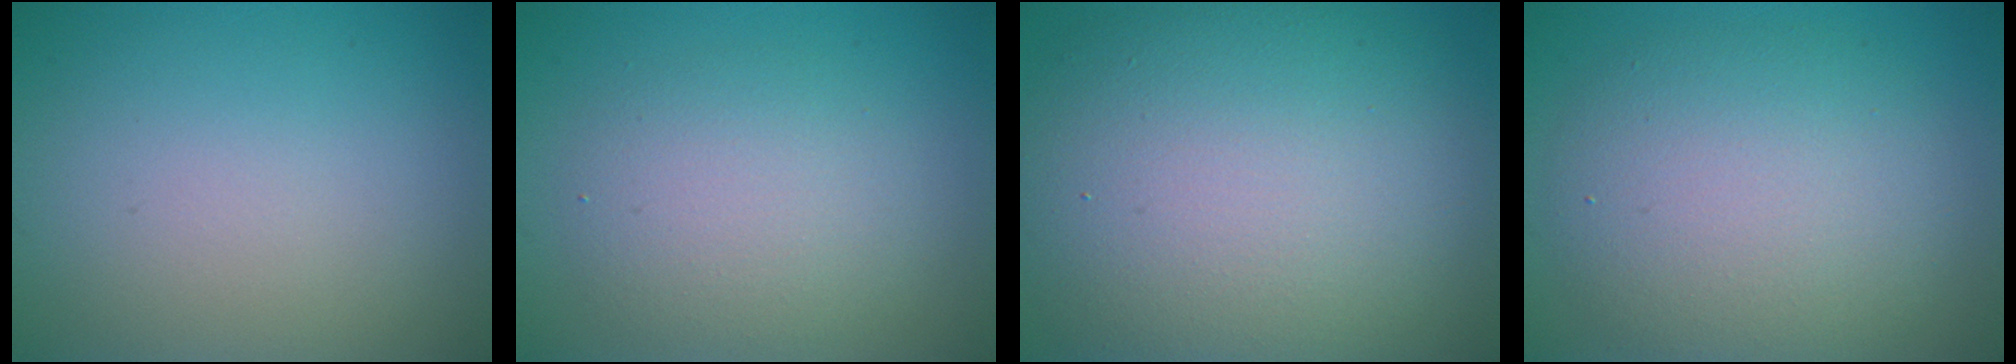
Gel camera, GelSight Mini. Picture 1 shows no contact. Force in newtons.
{"total": 4.1, "press": 4.1, "slide": 0.2}
{"total": 14.1, "press": 14.1, "slide": 1.0}
{"total": 7.2, "press": 7.2, "slide": 0.3}